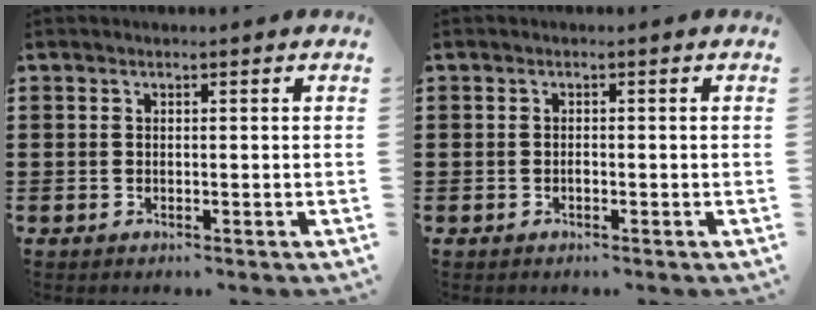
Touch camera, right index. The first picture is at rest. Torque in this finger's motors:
{"motor_torque": [1.05, 1.09, 0.00, -0.01]}